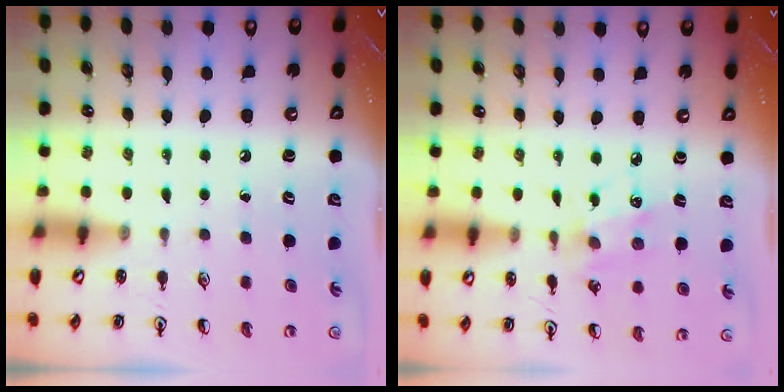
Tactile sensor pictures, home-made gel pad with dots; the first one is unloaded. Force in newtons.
{"total": 5.3, "press": 5.1, "slide": 1.4}